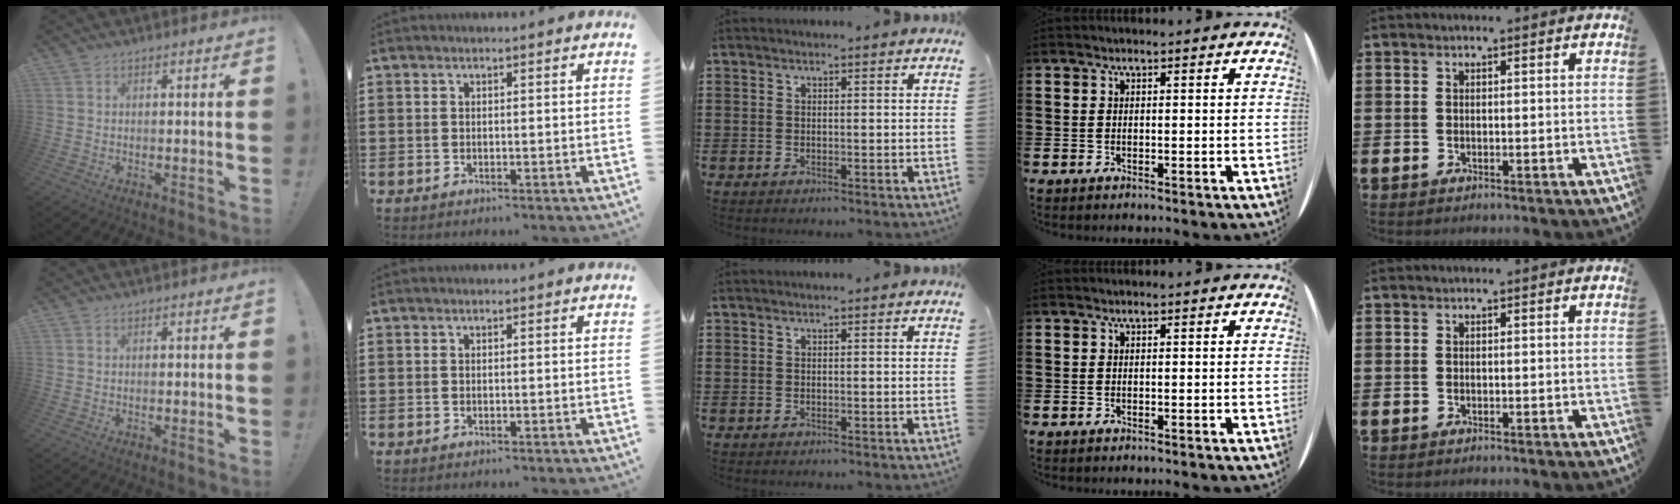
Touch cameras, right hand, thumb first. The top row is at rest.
{}